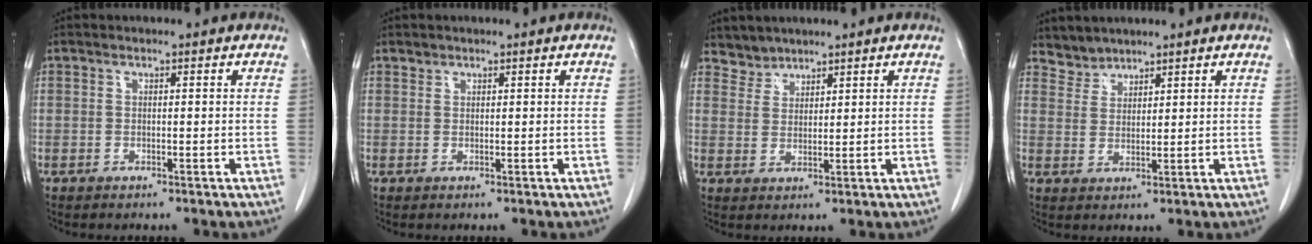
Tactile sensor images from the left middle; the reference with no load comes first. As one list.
[{"total": 0.6, "force": [0.5, 0.3, 0.0], "torque": [0.001, -0.001, 0.007]}, {"total": 2.8, "force": [2.5, 1.0, -0.6], "torque": [0.016, 0.005, 0.048]}, {"total": 2.9, "force": [2.7, 0.8, -0.7], "torque": [0.016, 0.006, 0.054]}]